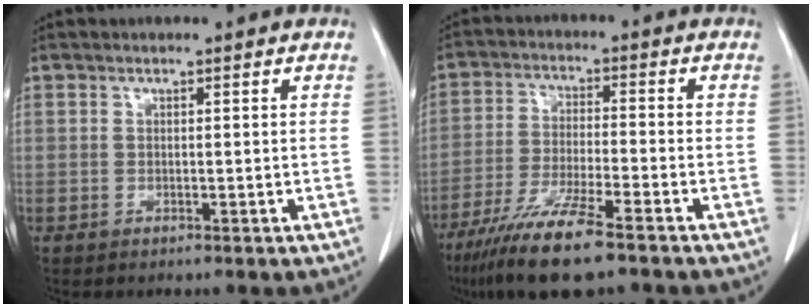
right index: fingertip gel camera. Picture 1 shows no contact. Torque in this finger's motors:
{"motor_torque": [0.61, -0.62, 0.68, 0.21]}